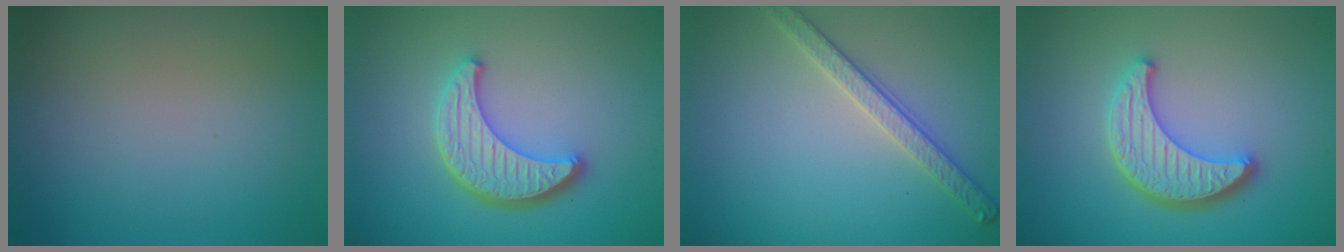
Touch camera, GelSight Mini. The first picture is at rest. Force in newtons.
{"total": 4.5, "press": 3.8, "slide": 2.5}
{"total": 2.8, "press": 2.7, "slide": 0.8}
{"total": 4.6, "press": 3.9, "slide": 2.5}